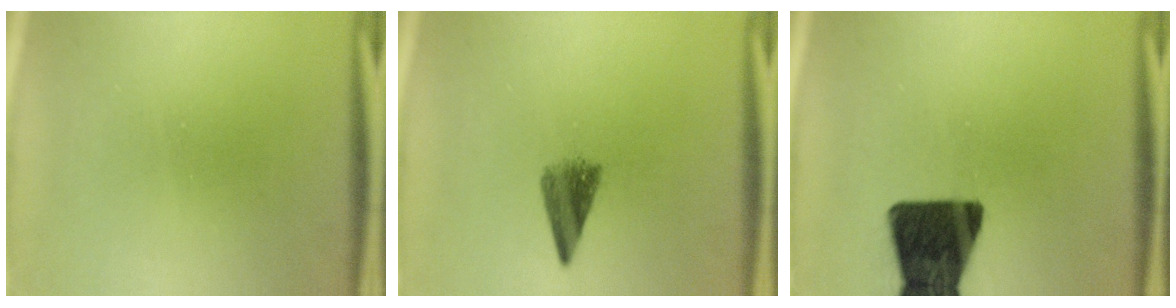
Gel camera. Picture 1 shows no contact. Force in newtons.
{"total": 4.0}
{"total": 15.9}